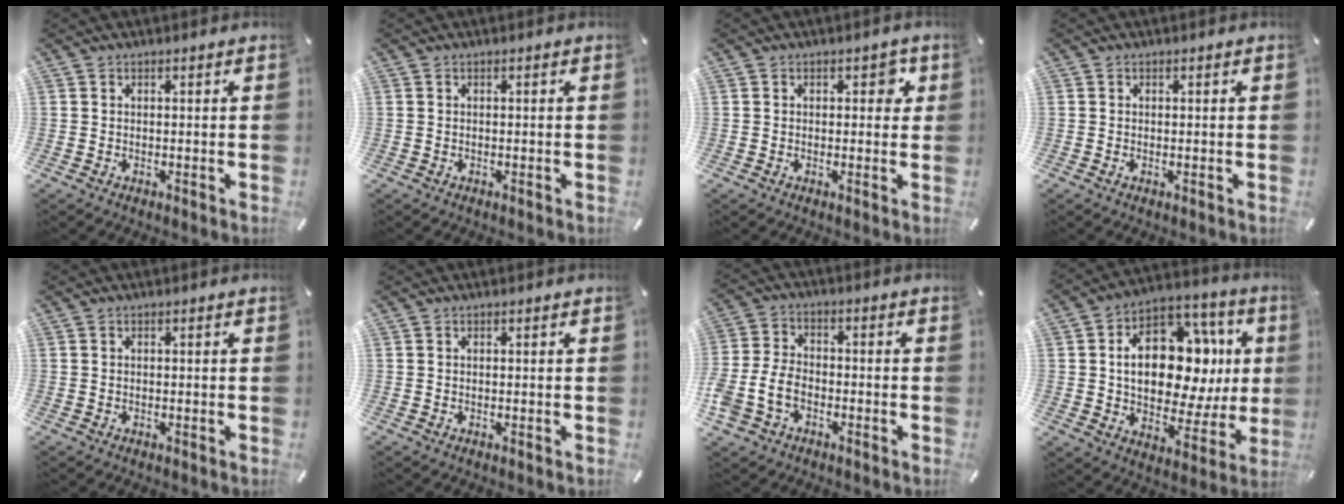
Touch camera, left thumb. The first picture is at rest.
{"total": 0.0}
{"total": 2.7, "force": [0.6, 1.9, 1.8], "torque": [-0.015, 0.001, 0.002]}
{"total": 0.0}
{"total": 0.0}
{"total": 0.0}
{"total": 7.9, "force": [-3.1, 5.8, 4.3], "torque": [-0.103, 0.014, -0.058]}
{"total": 21.8, "force": [3.7, 13.4, 16.8], "torque": [-0.267, -0.023, 0.066]}